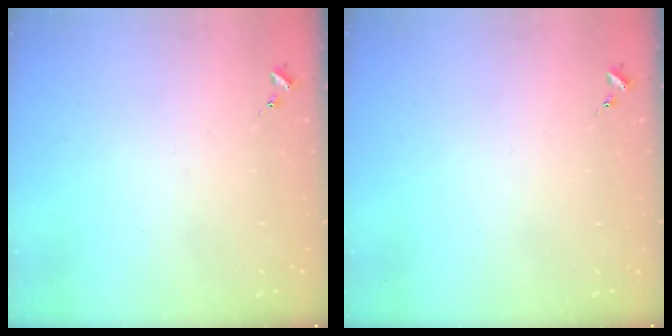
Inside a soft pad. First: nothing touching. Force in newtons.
{"total": 0.0}